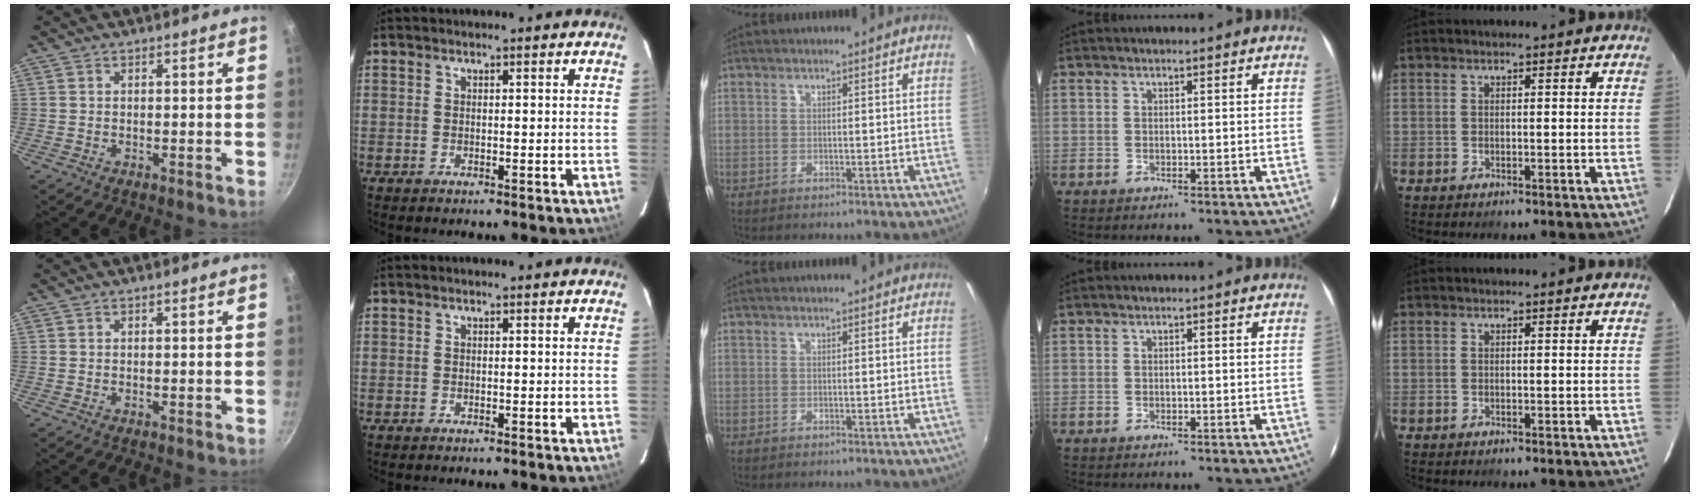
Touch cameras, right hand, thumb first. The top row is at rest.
{}